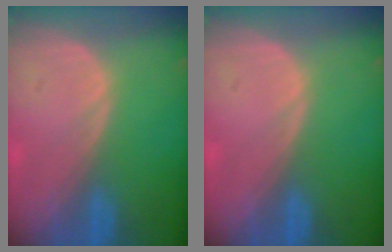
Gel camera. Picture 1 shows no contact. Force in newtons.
{"total": 0.0}